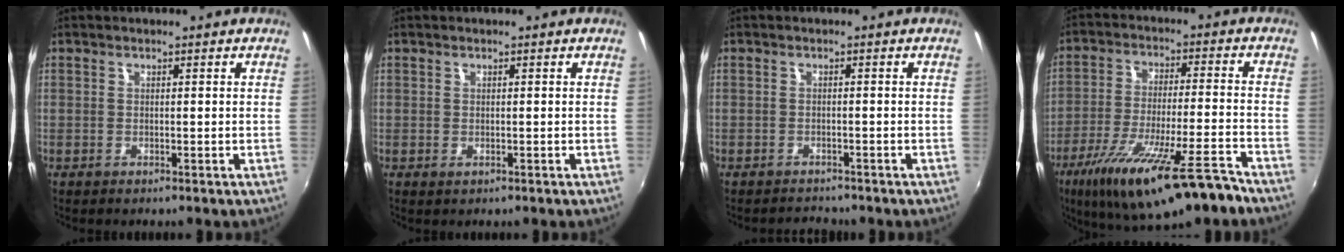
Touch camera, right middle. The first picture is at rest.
{"total": 0.0}
{"total": 2.4, "force": [-2.3, 0.7, 0.0], "torque": [-0.007, -0.002, -0.039]}
{"total": 19.4, "force": [-13.4, 2.8, 13.7], "torque": [-0.249, -0.051, -0.217]}